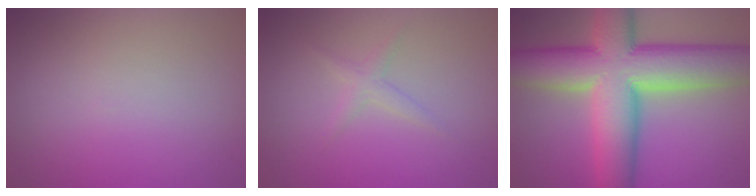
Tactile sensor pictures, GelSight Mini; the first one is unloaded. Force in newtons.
{"total": 1.3, "press": 1.3, "slide": 0.1}
{"total": 14.2, "press": 14.2, "slide": 0.8}